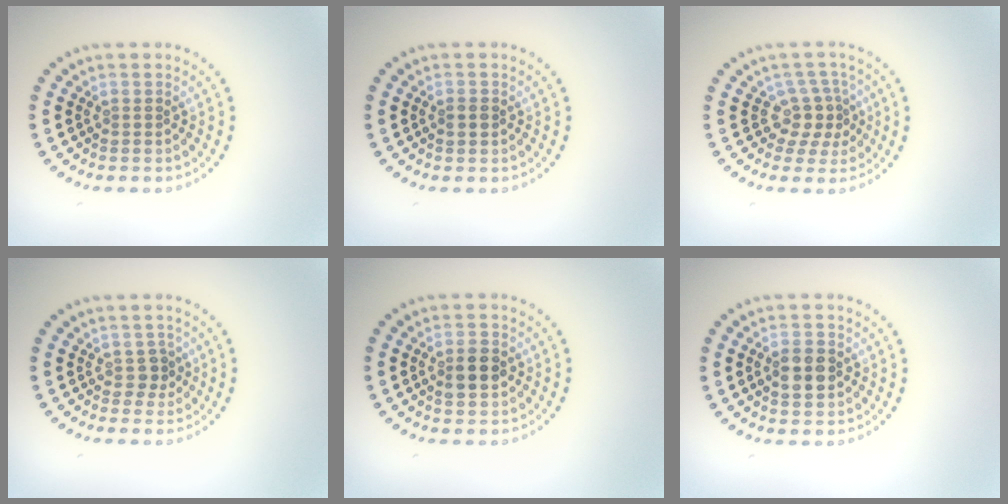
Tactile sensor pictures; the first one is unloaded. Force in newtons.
{"total": 1.2, "press": 1.2, "slide": 0.2}
{"total": 3.0, "press": 2.2, "slide": 2.0}
{"total": 1.3, "press": 1.0, "slide": 0.9}
{"total": 2.8, "press": 2.8, "slide": 0.1}
{"total": 3.3, "press": 3.3, "slide": 0.2}